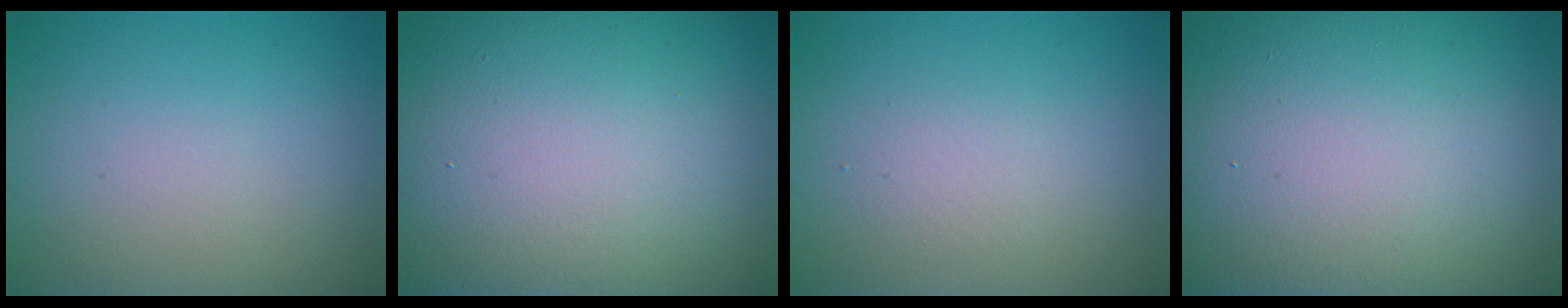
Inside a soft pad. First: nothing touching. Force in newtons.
{"total": 25.6, "press": 25.6, "slide": 1.1}
{"total": 1.7, "press": 1.7, "slide": 0.1}
{"total": 26.9, "press": 26.9, "slide": 1.3}